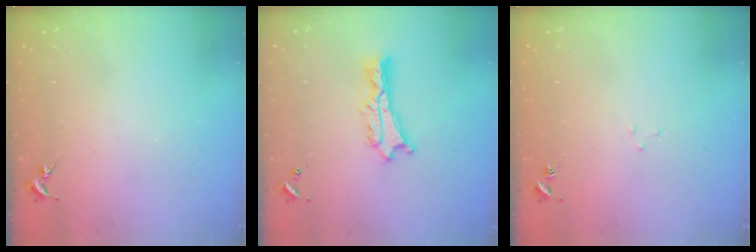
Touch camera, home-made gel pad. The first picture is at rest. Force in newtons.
{"total": 2.7, "press": 2.6, "slide": 0.3}
{"total": 1.6, "press": 1.6, "slide": 0.1}